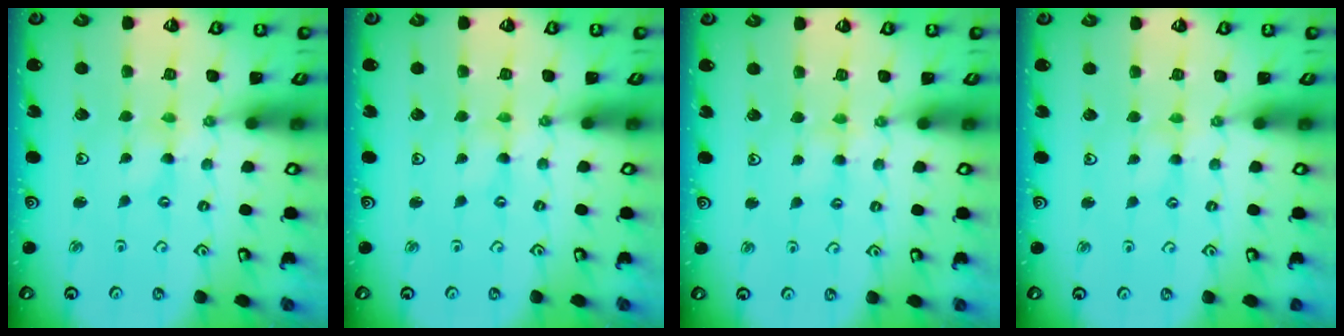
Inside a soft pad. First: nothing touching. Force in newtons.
{"total": 0.0}
{"total": 3.0, "press": 2.9, "slide": 0.4}
{"total": 2.5, "press": 2.5, "slide": 0.4}